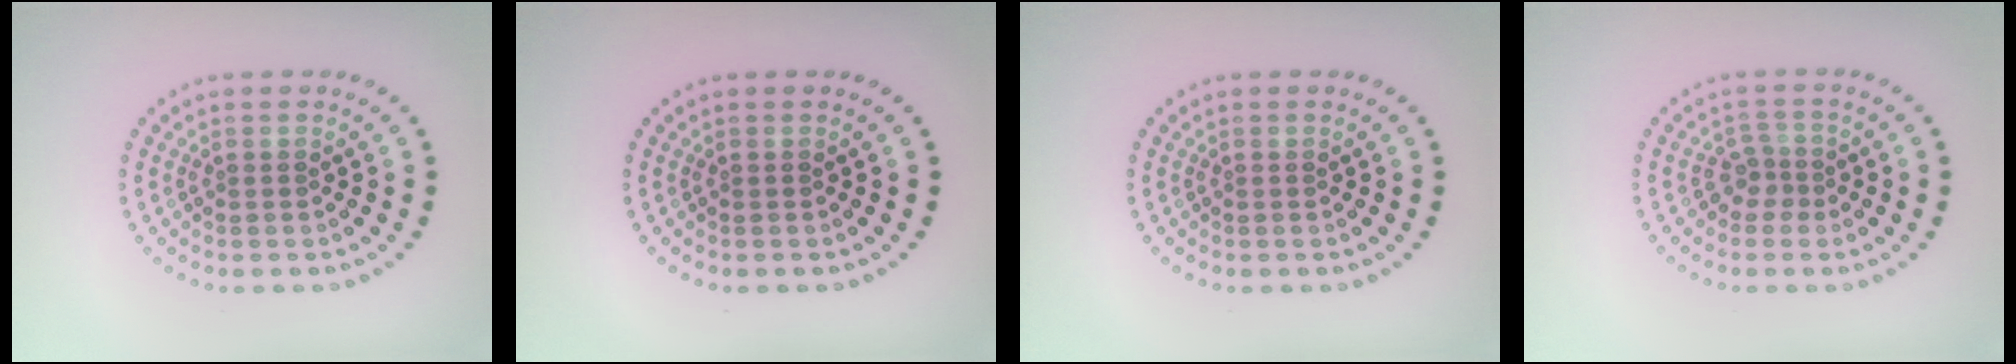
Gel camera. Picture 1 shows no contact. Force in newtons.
{"total": 0.0}
{"total": 0.0}
{"total": 1.8, "press": 1.2, "slide": 1.3}